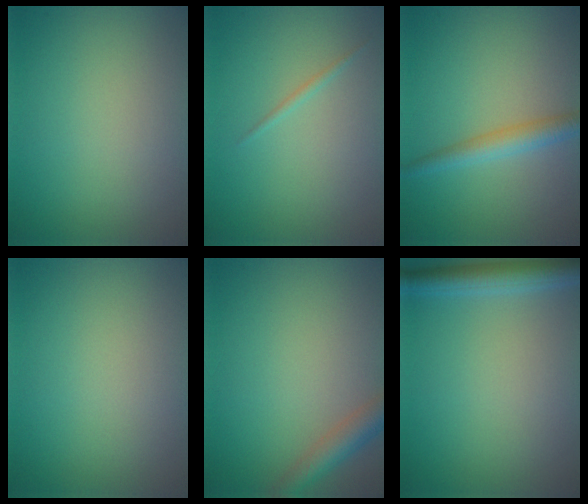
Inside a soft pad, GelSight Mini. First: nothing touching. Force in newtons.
{"total": 0.6, "press": 0.6, "slide": 0.0}
{"total": 2.6, "press": 2.6, "slide": 0.1}
{"total": 0.0}
{"total": 2.9, "press": 2.9, "slide": 0.2}
{"total": 3.3, "press": 3.3, "slide": 0.2}